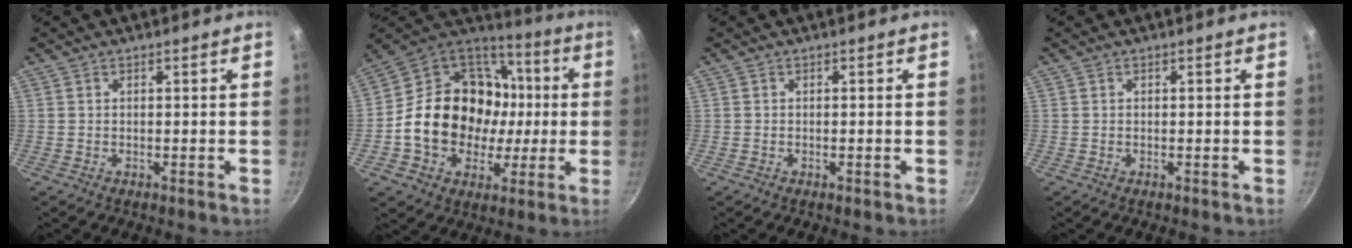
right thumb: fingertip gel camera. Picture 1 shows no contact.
{"total": 24.6, "force": [-0.2, 19.9, 14.4], "torque": [-0.226, 0.044, 0.009]}
{"total": 0.5, "force": [-0.3, 0.2, 0.4], "torque": [-0.006, 0.003, -0.005]}
{"total": 0.0}